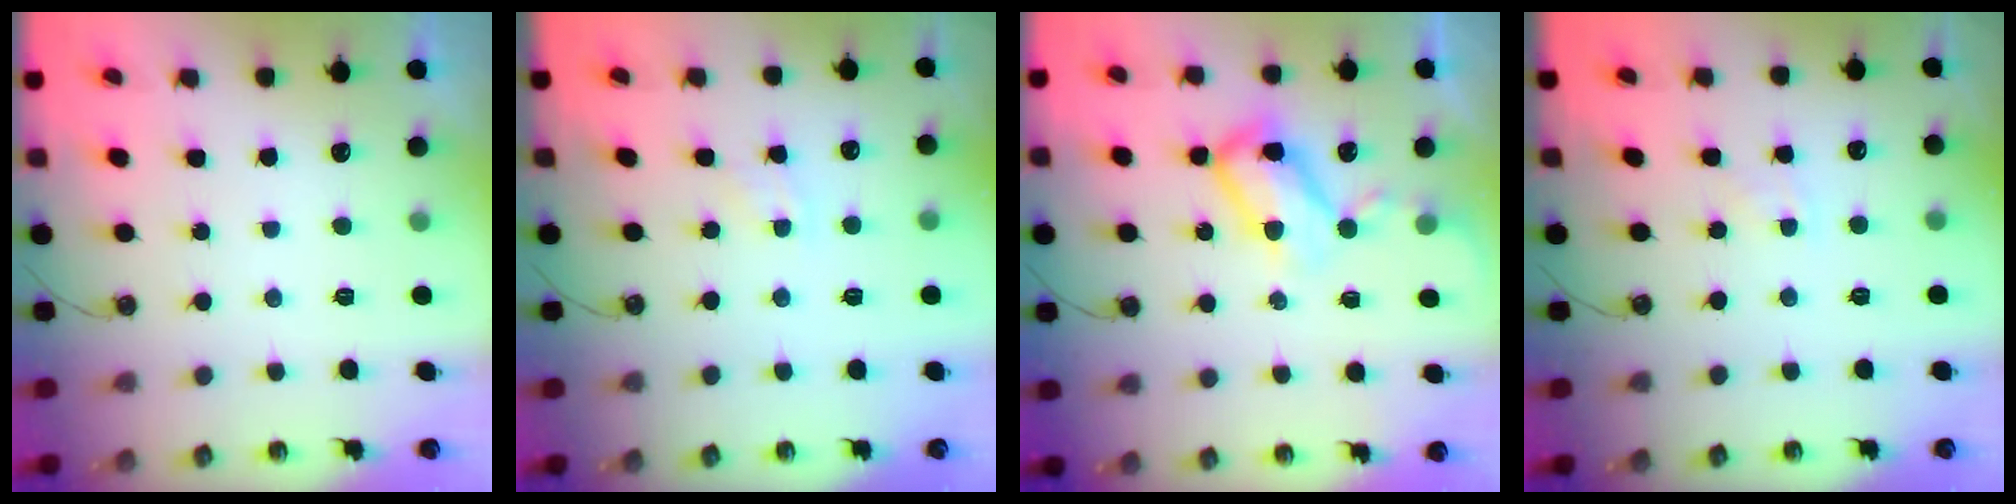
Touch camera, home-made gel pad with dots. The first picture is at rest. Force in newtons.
{"total": 3.7, "press": 3.6, "slide": 0.4}
{"total": 10.7, "press": 10.6, "slide": 1.5}
{"total": 2.7, "press": 2.7, "slide": 0.4}